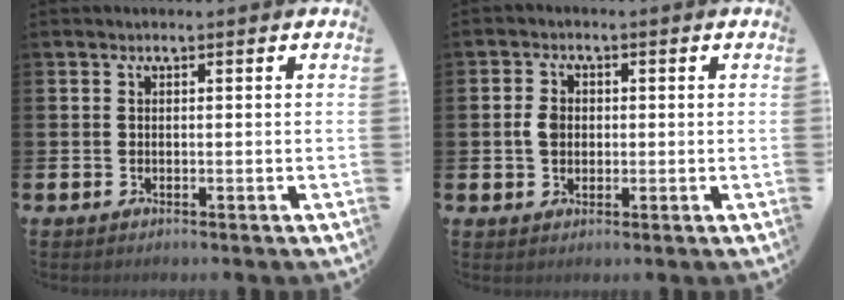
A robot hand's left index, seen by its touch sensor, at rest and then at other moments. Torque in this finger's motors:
{"motor_torque": [0.84, 0.36, 0.16, 0.03]}